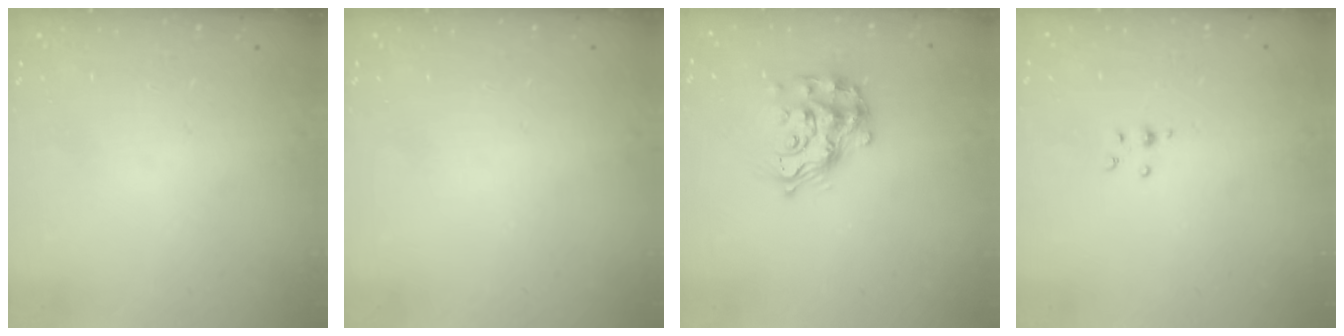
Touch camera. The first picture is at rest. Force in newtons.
{"total": 0.0}
{"total": 16.2, "press": 16.2, "slide": 1.1}
{"total": 2.4, "press": 2.4, "slide": 0.3}